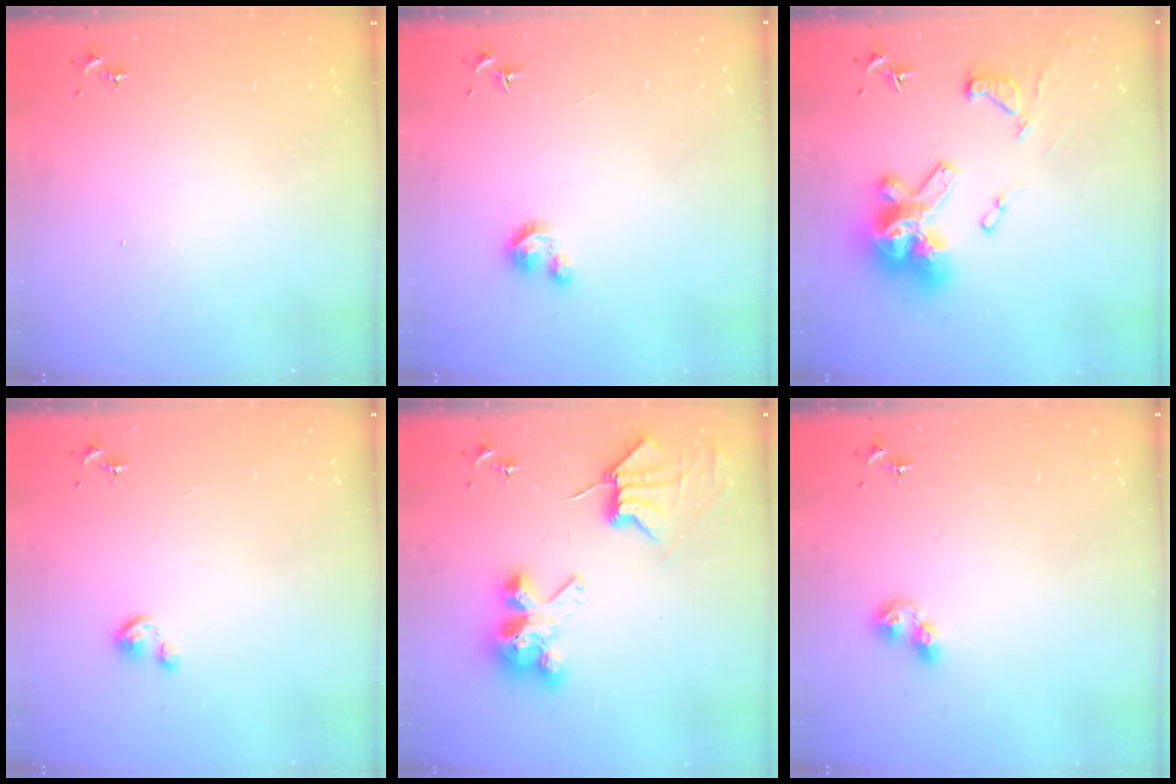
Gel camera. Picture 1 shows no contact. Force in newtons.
{"total": 4.4, "press": 4.4, "slide": 0.4}
{"total": 20.0, "press": 19.9, "slide": 2.0}
{"total": 2.4, "press": 2.4, "slide": 0.2}
{"total": 9.0, "press": 8.9, "slide": 1.2}
{"total": 6.3, "press": 6.3, "slide": 0.5}